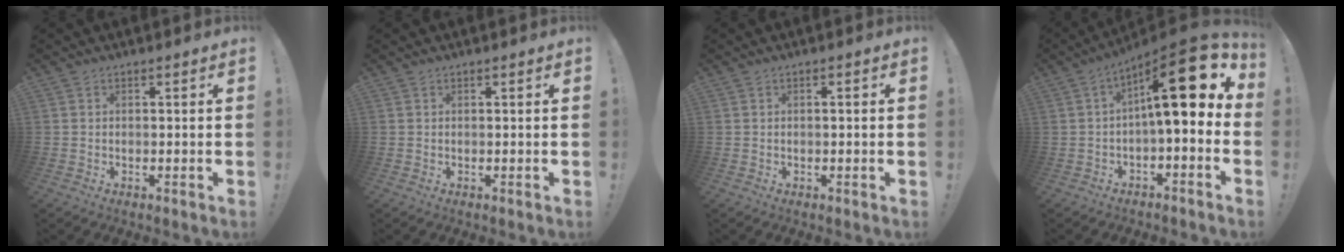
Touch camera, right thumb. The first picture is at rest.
{"total": 0.0}
{"total": 0.6, "force": [-0.3, -0.1, 0.6], "torque": [-0.016, 0.001, -0.004]}
{"total": 18.6, "force": [4.2, 4.7, 17.5], "torque": [-0.267, -0.020, 0.065]}